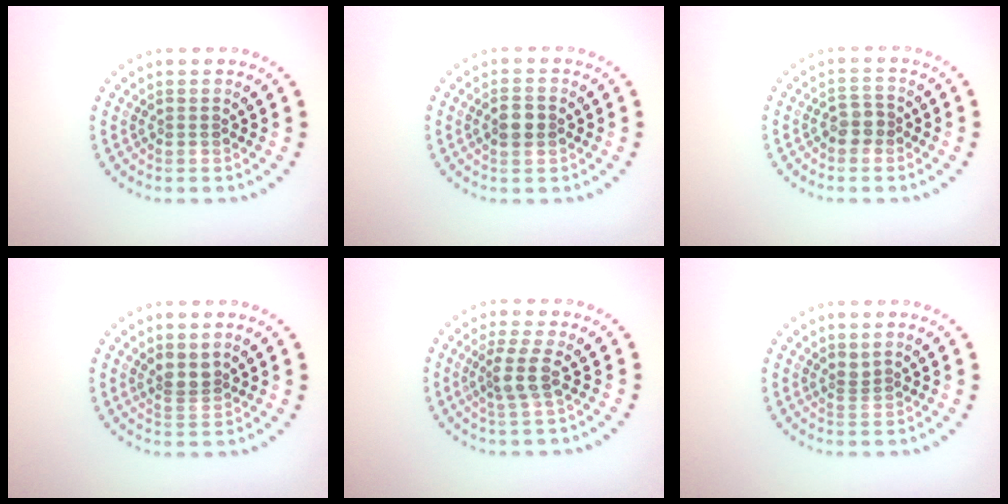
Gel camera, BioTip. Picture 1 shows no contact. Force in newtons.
{"total": 2.1, "press": 2.1, "slide": 0.2}
{"total": 1.9, "press": 1.8, "slide": 0.7}
{"total": 1.9, "press": 1.5, "slide": 1.2}
{"total": 2.5, "press": 2.0, "slide": 1.5}
{"total": 0.7, "press": 0.4, "slide": 0.6}